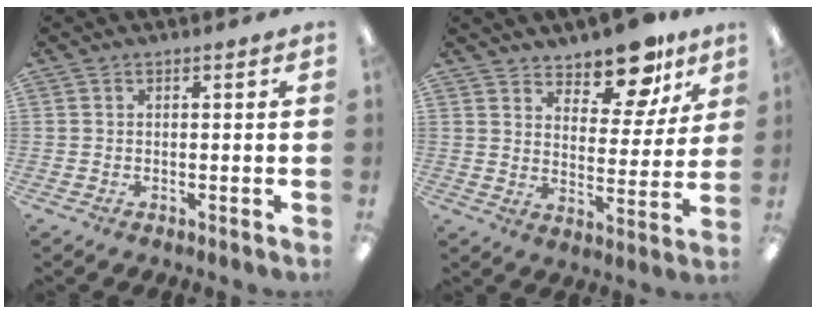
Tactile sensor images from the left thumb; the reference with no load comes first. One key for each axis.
{"total": 12.7, "fx": 10.6, "fy": 5.1, "fz": 5.0, "tx": -0.063, "ty": -0.075, "tz": 0.190}